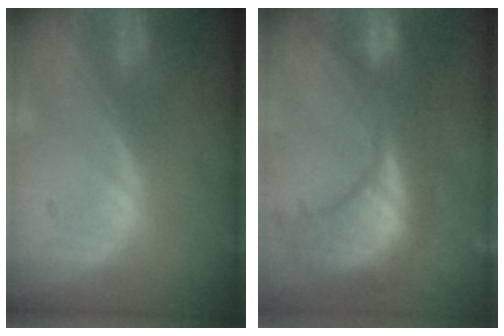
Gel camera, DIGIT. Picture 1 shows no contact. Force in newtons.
{"total": 13.2, "press": 11.6, "slide": 6.2}